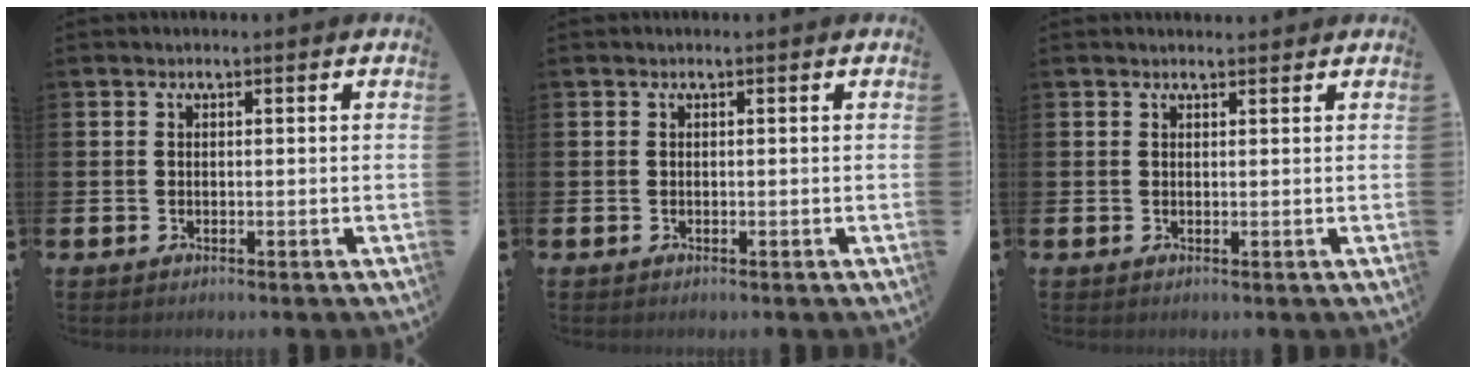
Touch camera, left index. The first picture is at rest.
{"total": 0.0}
{"total": 0.8, "force": [0.8, 0.1, 0.2], "torque": [0.010, -0.003, 0.012]}